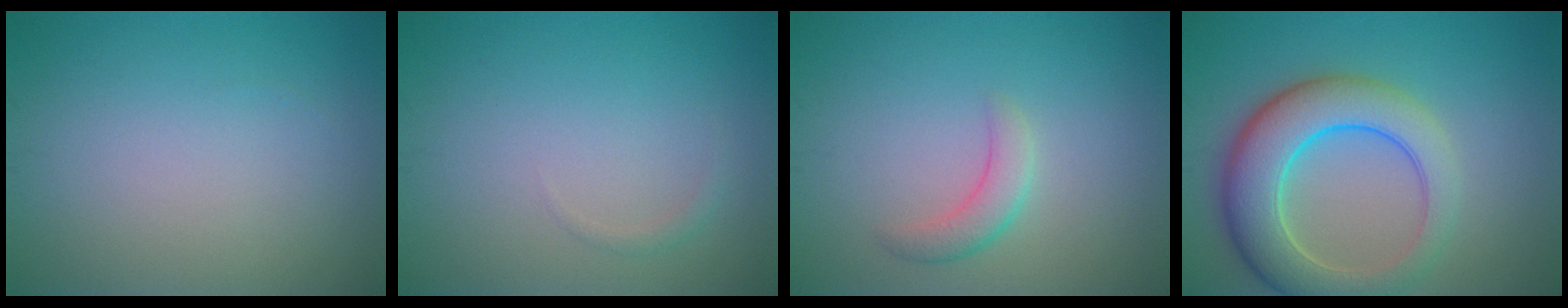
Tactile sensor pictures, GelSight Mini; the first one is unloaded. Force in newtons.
{"total": 0.7, "press": 0.7, "slide": 0.0}
{"total": 2.1, "press": 2.1, "slide": 0.2}
{"total": 7.9, "press": 7.9, "slide": 0.2}